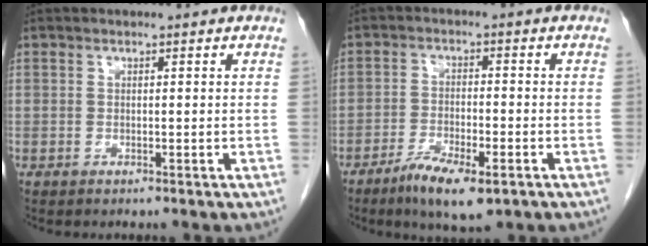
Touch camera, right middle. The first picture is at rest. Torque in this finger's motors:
{"motor_torque": [0.02, -0.29, 0.21, 0.02]}